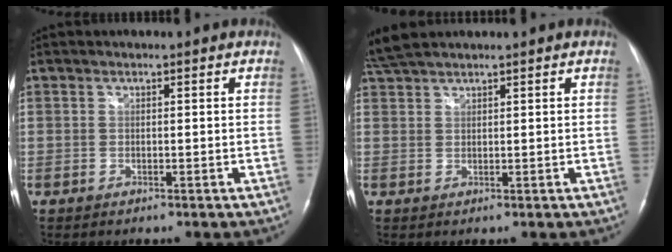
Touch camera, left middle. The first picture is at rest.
{"total": 3.8, "force": [3.4, 0.6, 1.4], "torque": [-0.036, 0.022, 0.072]}